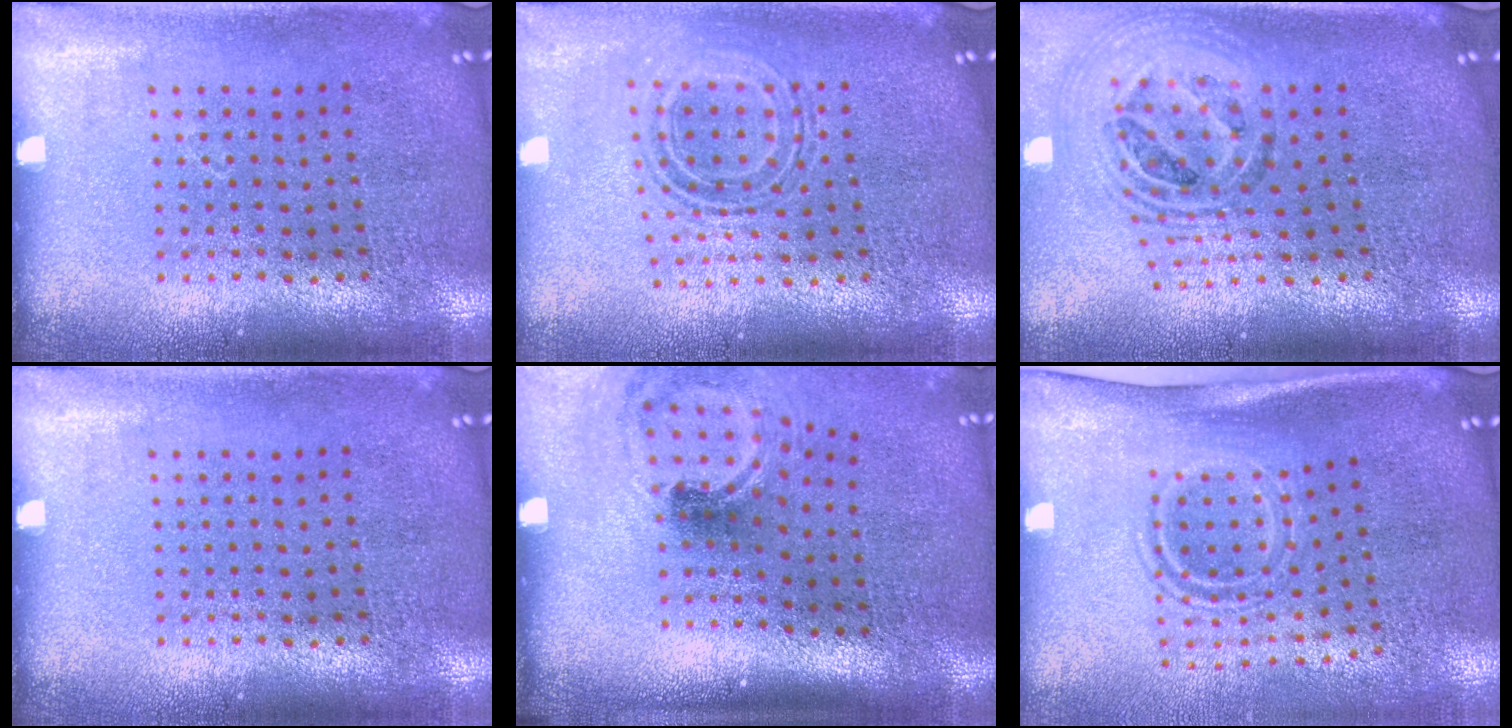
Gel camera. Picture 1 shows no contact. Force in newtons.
{"total": 0.9, "press": 0.8, "slide": 0.3}
{"total": 1.7, "press": 1.5, "slide": 0.8}
{"total": 0.0}
{"total": 1.6, "press": 1.2, "slide": 1.1}
{"total": 1.7, "press": 1.1, "slide": 1.3}